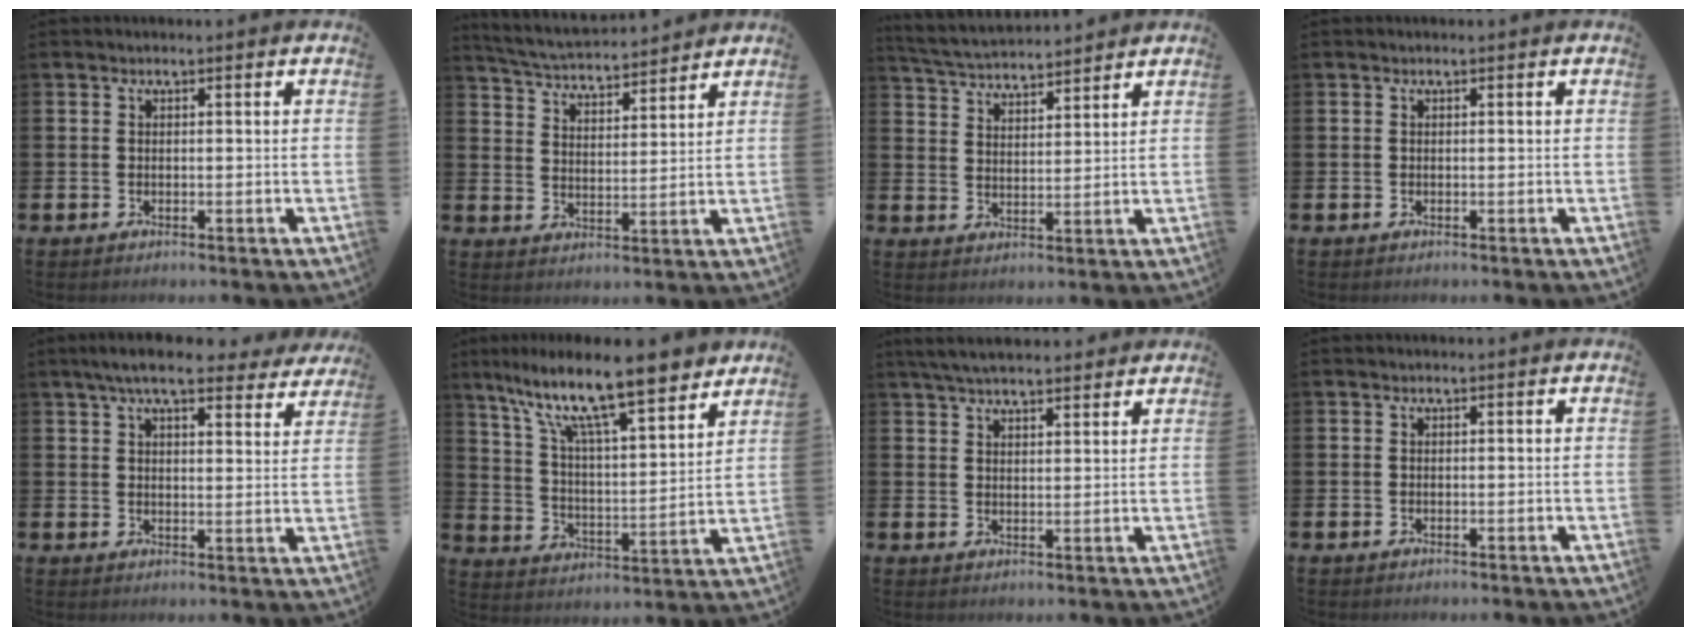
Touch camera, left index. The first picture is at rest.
{"total": 5.1, "force": [5.1, 0.4, 0.5], "torque": [-0.027, -0.034, 0.089]}
{"total": 4.6, "force": [4.6, 0.5, 0.2], "torque": [-0.021, -0.028, 0.081]}
{"total": 0.0}
{"total": 7.5, "force": [6.6, 1.4, 3.1], "torque": [-0.067, -0.024, 0.118]}
{"total": 12.8, "force": [10.5, 2.4, 7.0], "torque": [-0.158, -0.063, 0.175]}
{"total": 4.8, "force": [4.5, 1.0, 1.3], "torque": [-0.032, -0.012, 0.083]}
{"total": 0.0}